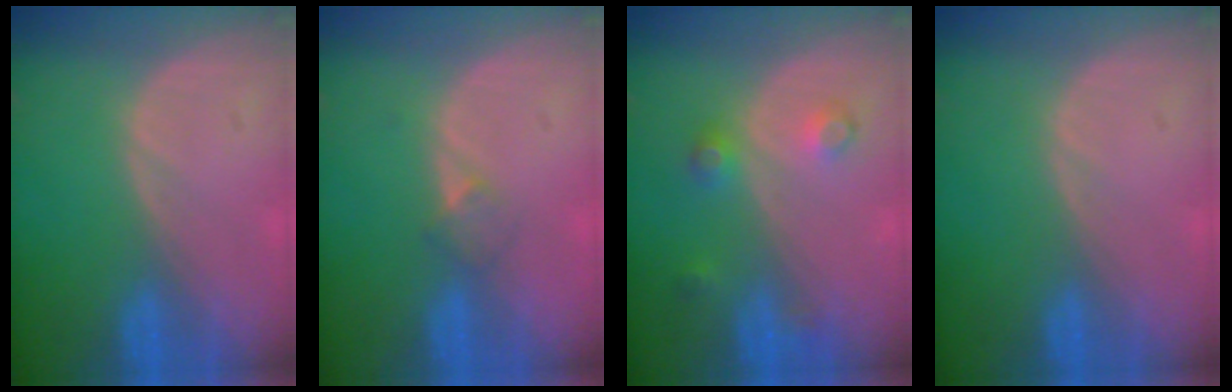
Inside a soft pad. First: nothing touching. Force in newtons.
{"total": 2.1, "press": 1.8, "slide": 1.0}
{"total": 3.6, "press": 3.3, "slide": 1.4}
{"total": 0.0}